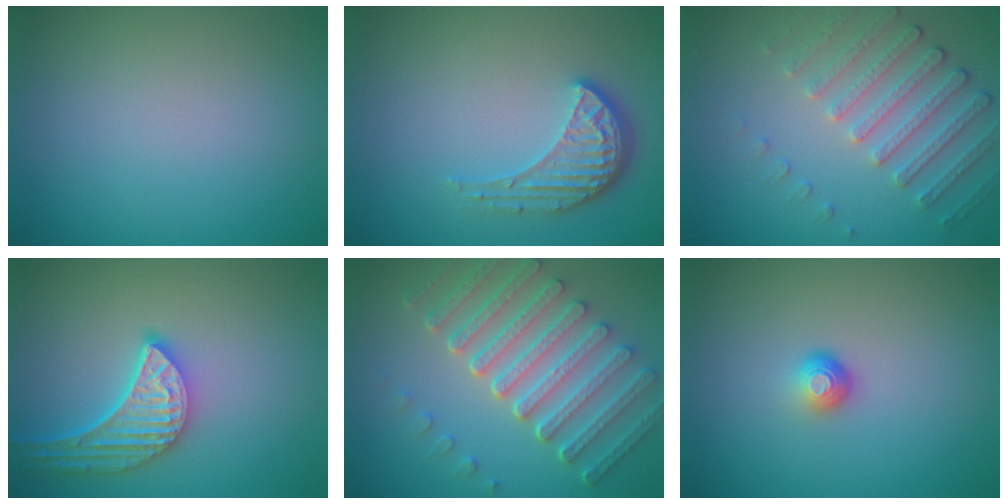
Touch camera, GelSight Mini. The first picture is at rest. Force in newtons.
{"total": 4.1, "press": 3.1, "slide": 2.7}
{"total": 4.7, "press": 3.5, "slide": 3.1}
{"total": 5.3, "press": 4.3, "slide": 3.1}
{"total": 7.4, "press": 5.6, "slide": 4.9}
{"total": 1.7, "press": 1.1, "slide": 1.3}